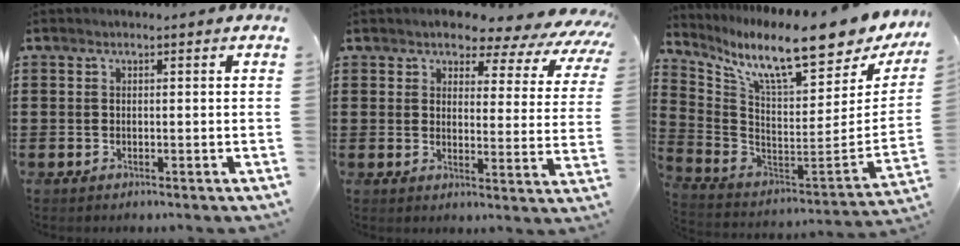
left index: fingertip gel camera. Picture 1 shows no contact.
{"total": 4.7, "force": [4.1, 1.5, 1.7], "torque": [-0.042, -0.029, 0.062]}
{"total": 12.7, "force": [9.1, 1.3, 8.7], "torque": [-0.173, -0.074, 0.147]}